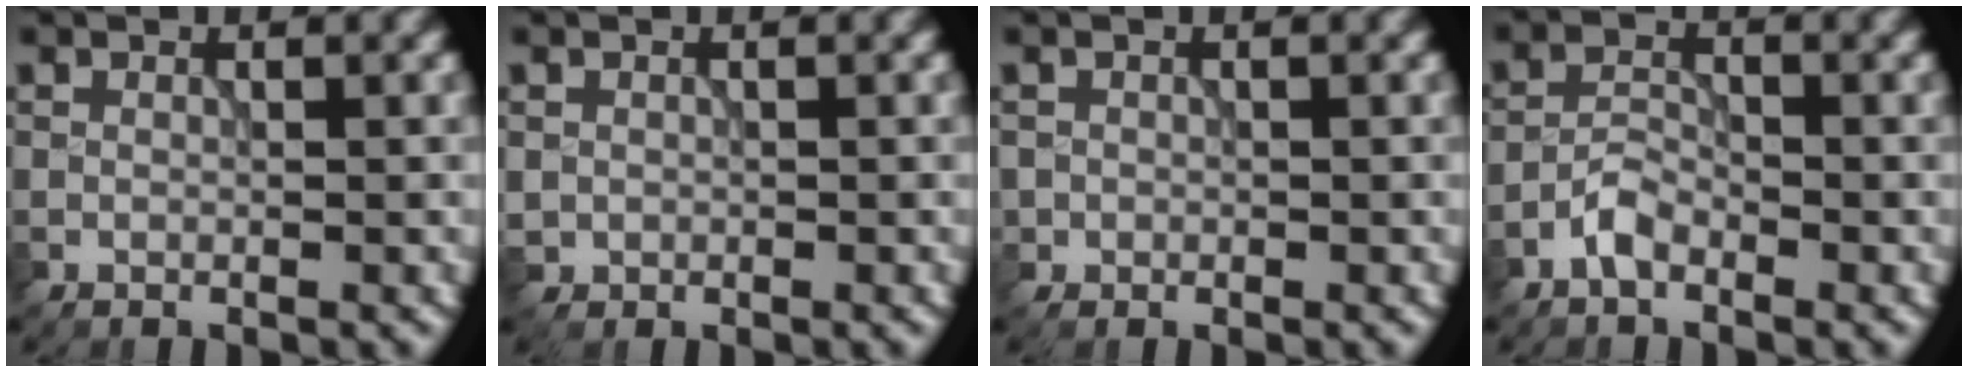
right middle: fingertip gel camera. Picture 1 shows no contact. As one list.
[{"total": 0.9, "force": [0.1, 0.9, 0.0], "torque": [0.006, -0.005, 0.000]}, {"total": 0.8, "force": [-0.3, 0.7, -0.2], "torque": [0.012, -0.006, -0.007]}, {"total": 2.0, "force": [-1.5, 0.8, 1.1], "torque": [-0.020, 0.006, -0.033]}]